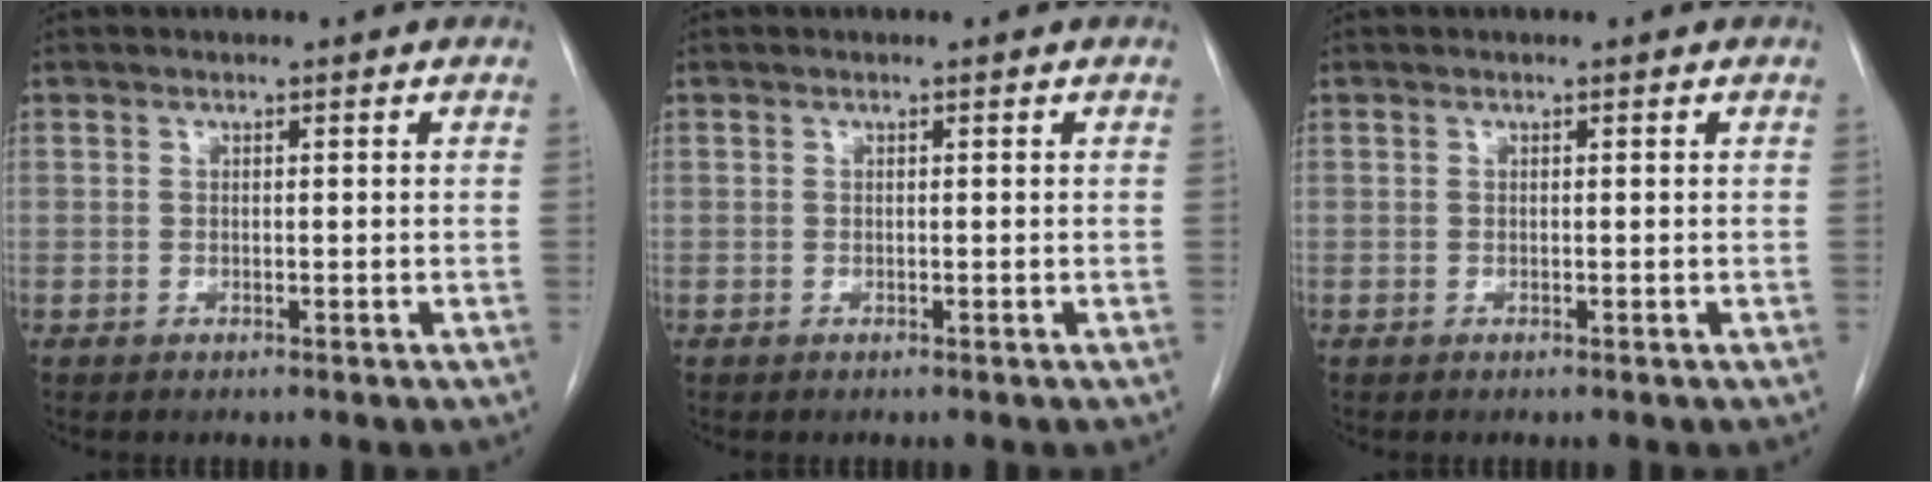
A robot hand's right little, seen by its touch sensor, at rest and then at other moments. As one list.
[{"total": 0.0}, {"total": 0.0}]